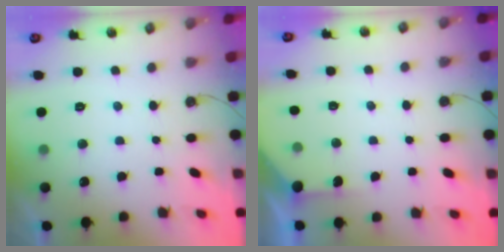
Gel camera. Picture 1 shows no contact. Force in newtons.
{"total": 2.3, "press": 2.3, "slide": 0.2}